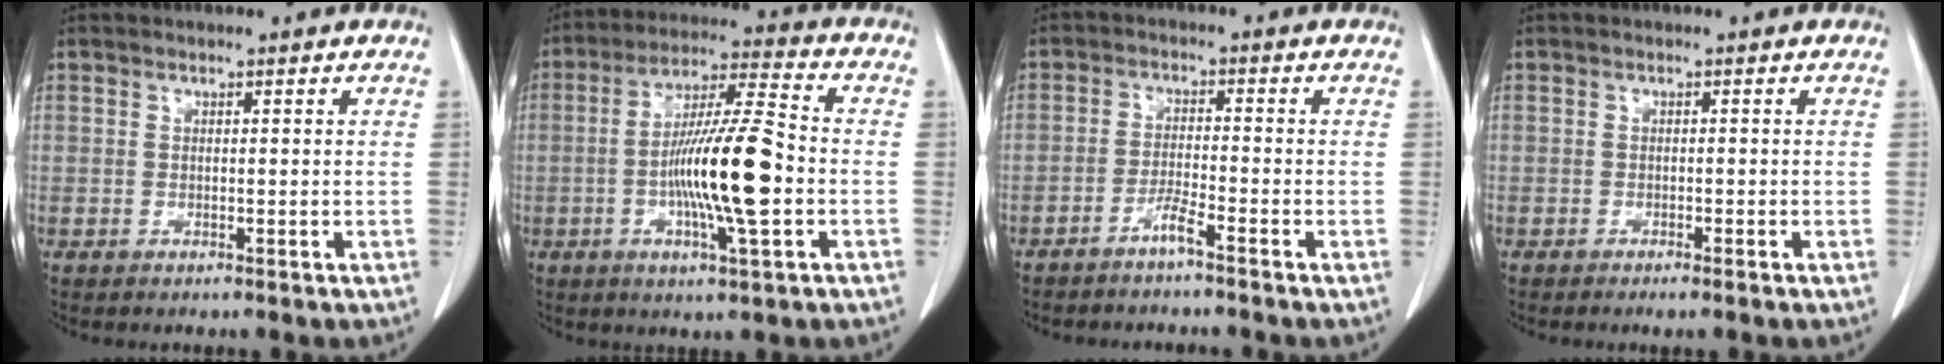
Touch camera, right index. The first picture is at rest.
{"total": 14.1, "force": [-2.6, 1.0, 13.8], "torque": [-0.252, -0.001, -0.049]}
{"total": 2.9, "force": [-2.3, -0.4, 1.7], "torque": [-0.037, -0.002, -0.047]}
{"total": 1.2, "force": [-0.9, 0.0, 0.8], "torque": [-0.015, -0.002, -0.013]}